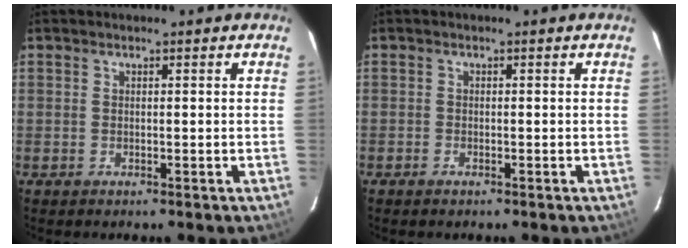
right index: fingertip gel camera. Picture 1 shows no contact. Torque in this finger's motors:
{"motor_torque": [0.26, -0.18, -0.06, -0.02]}